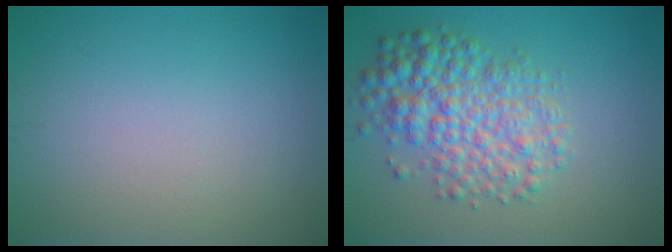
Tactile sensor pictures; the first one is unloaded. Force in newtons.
{"total": 5.9, "press": 5.9, "slide": 0.1}